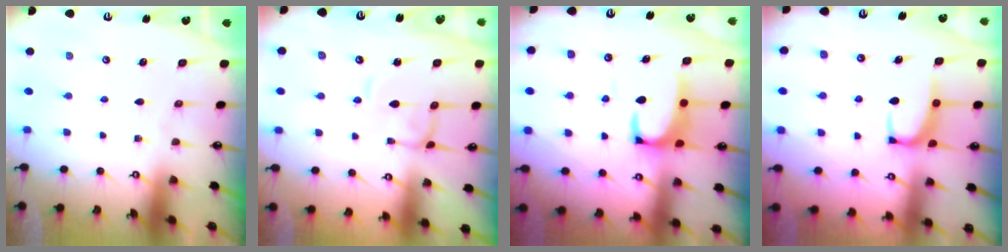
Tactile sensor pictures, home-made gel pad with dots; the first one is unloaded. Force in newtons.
{"total": 1.6, "press": 1.5, "slide": 0.1}
{"total": 2.2, "press": 2.0, "slide": 0.9}
{"total": 2.9, "press": 2.8, "slide": 1.0}